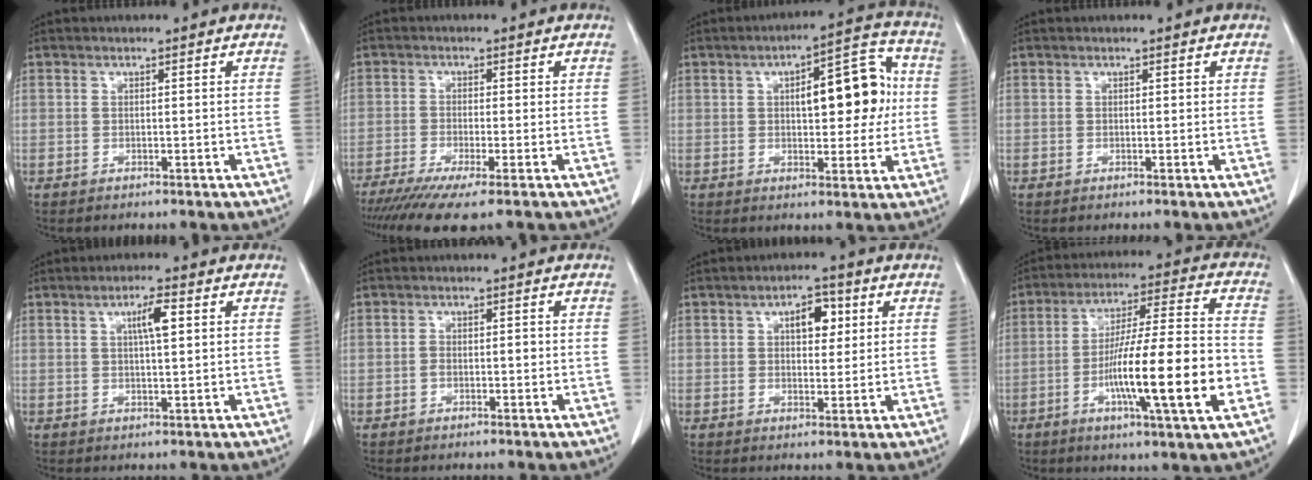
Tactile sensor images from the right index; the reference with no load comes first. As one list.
[{"total": 8.1, "force": [-5.9, 0.4, 5.6], "torque": [-0.085, -0.019, -0.098]}, {"total": 11.8, "force": [1.6, 4.4, 10.8], "torque": [-0.138, 0.032, 0.025]}, {"total": 0.0}, {"total": 4.1, "force": [1.4, 0.6, 3.8], "torque": [-0.065, 0.003, 0.022]}, {"total": 1.5, "force": [-0.4, 0.9, 1.2], "torque": [-0.019, 0.006, -0.005]}, {"total": 4.7, "force": [1.7, 2.2, 3.8], "torque": [-0.057, 0.008, 0.024]}, {"total": 18.1, "force": [-5.0, 0.6, 17.4], "torque": [-0.289, -0.006, -0.083]}]